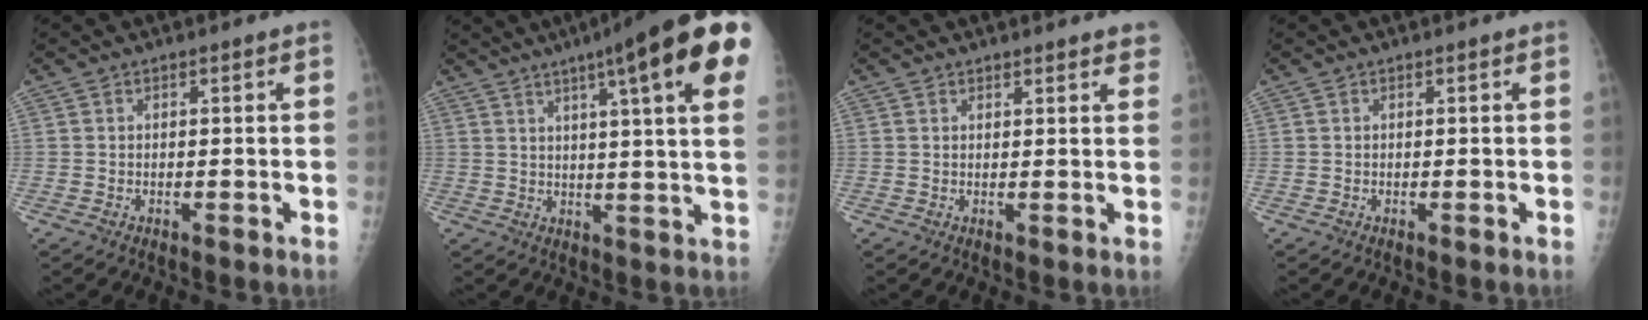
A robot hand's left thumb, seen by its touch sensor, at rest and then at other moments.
{"total": 21.3, "force": [11.0, 2.5, 18.1], "torque": [-0.238, -0.014, 0.130]}
{"total": 4.0, "force": [3.6, 1.2, 1.3], "torque": [0.011, -0.010, 0.034]}
{"total": 0.0}